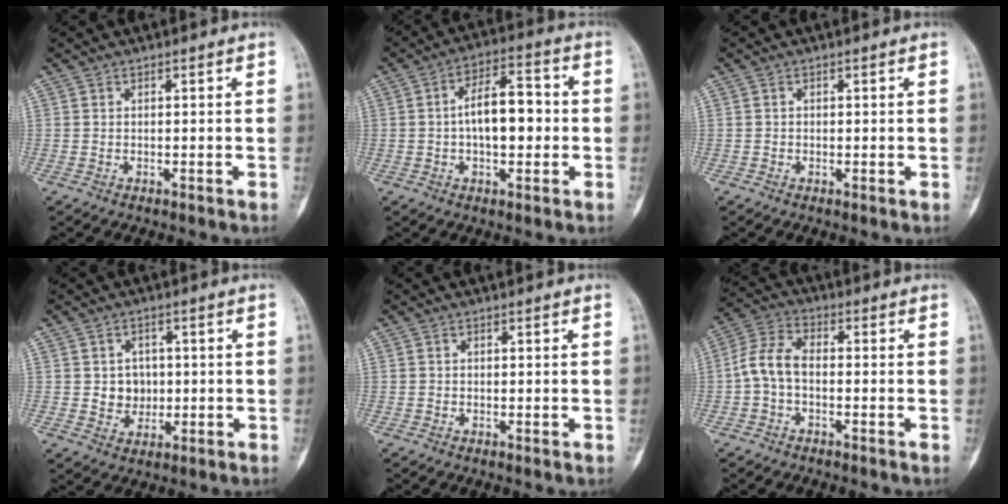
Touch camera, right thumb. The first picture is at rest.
{"total": 10.5, "force": [-0.2, 5.3, 9.1], "torque": [-0.128, 0.026, -0.008]}
{"total": 0.7, "force": [-0.1, 0.6, 0.2], "torque": [0.001, 0.001, -0.005]}
{"total": 5.1, "force": [0.2, 4.6, 2.2], "torque": [-0.006, 0.003, 0.007]}
{"total": 0.5, "force": [0.0, 0.5, 0.2], "torque": [0.001, 0.000, -0.003]}
{"total": 7.0, "force": [-1.1, 4.3, 5.4], "torque": [-0.109, 0.024, -0.035]}